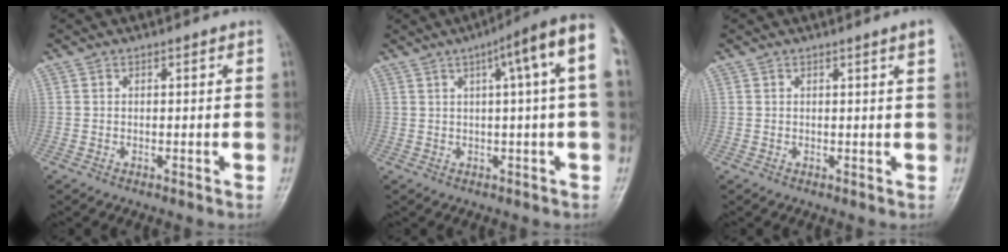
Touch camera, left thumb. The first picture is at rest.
{"total": 9.9, "force": [2.8, 0.1, 9.5], "torque": [-0.130, 0.025, 0.033]}
{"total": 1.8, "force": [1.0, -0.4, 1.5], "torque": [-0.019, -0.006, 0.015]}